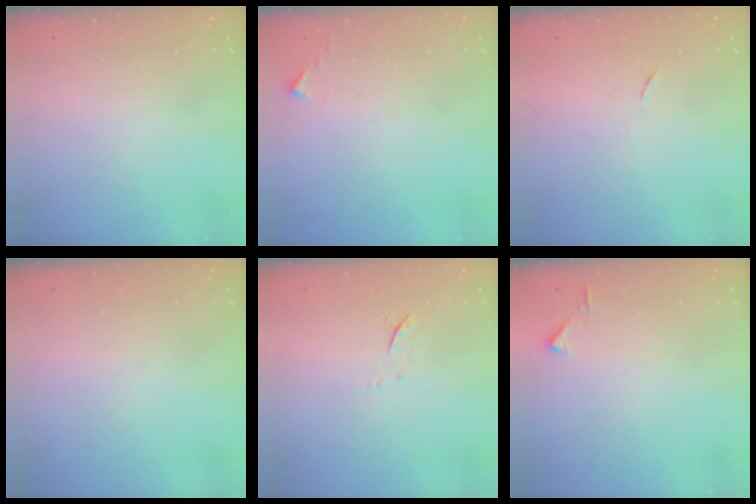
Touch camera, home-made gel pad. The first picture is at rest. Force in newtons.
{"total": 2.7, "press": 2.7, "slide": 0.5}
{"total": 3.8, "press": 3.7, "slide": 0.7}
{"total": 0.0}
{"total": 6.3, "press": 6.3, "slide": 0.7}
{"total": 2.8, "press": 2.8, "slide": 0.3}